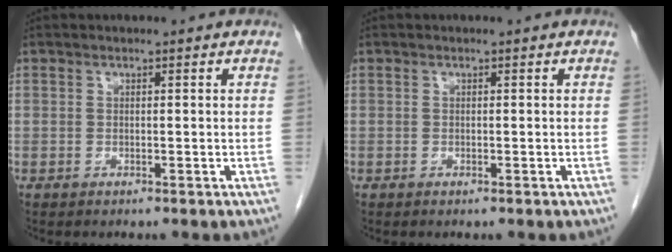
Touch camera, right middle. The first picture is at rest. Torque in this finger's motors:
{"motor_torque": [-0.20, 0.01, 0.03, 0.00]}